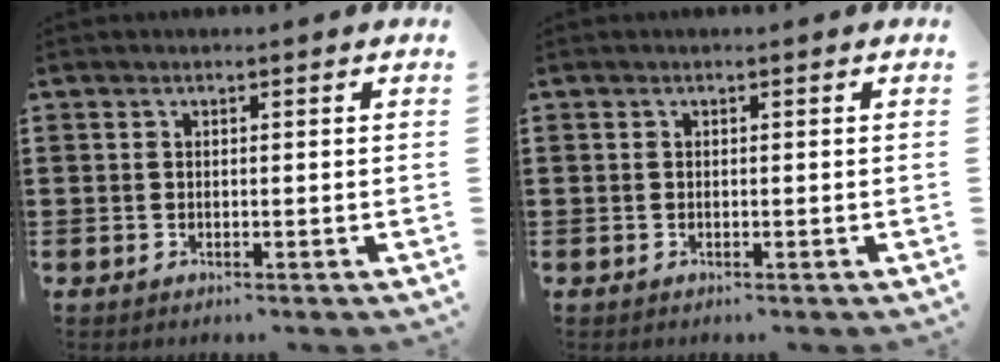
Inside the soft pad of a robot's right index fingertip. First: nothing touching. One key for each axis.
{"total": 0.0}